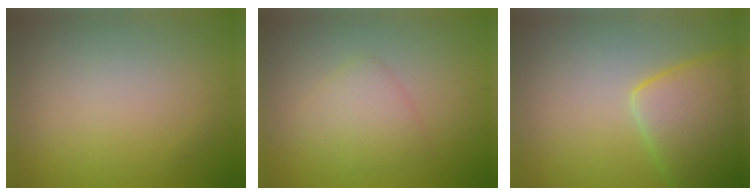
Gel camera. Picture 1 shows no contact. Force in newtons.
{"total": 2.6, "press": 2.6, "slide": 0.2}
{"total": 6.7, "press": 6.6, "slide": 0.4}